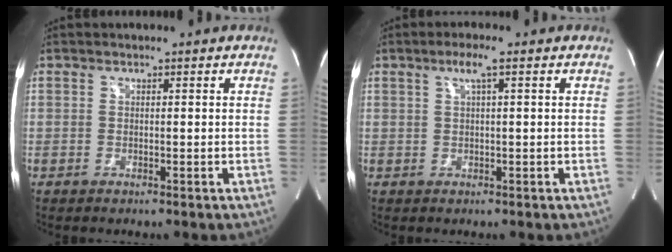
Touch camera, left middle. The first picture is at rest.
{"total": 2.7, "force": [1.3, -0.1, 2.4], "torque": [-0.051, 0.006, 0.024]}